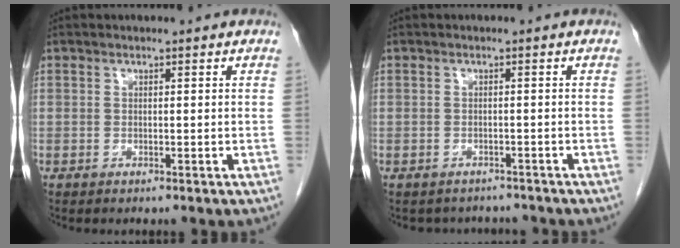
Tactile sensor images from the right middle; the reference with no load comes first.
{"total": 3.9, "force": [-3.5, 1.7, -0.3], "torque": [0.003, 0.007, -0.045]}